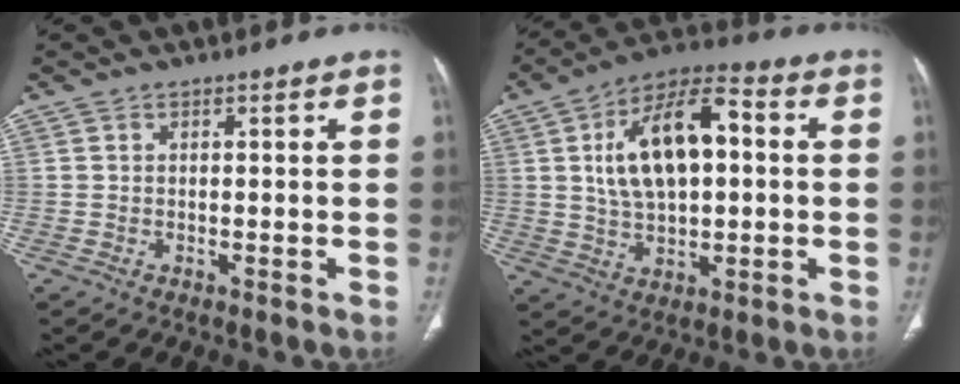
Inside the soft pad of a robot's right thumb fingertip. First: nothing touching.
{"total": 16.3, "force": [2.5, 8.5, 13.7], "torque": [-0.227, 0.020, 0.039]}